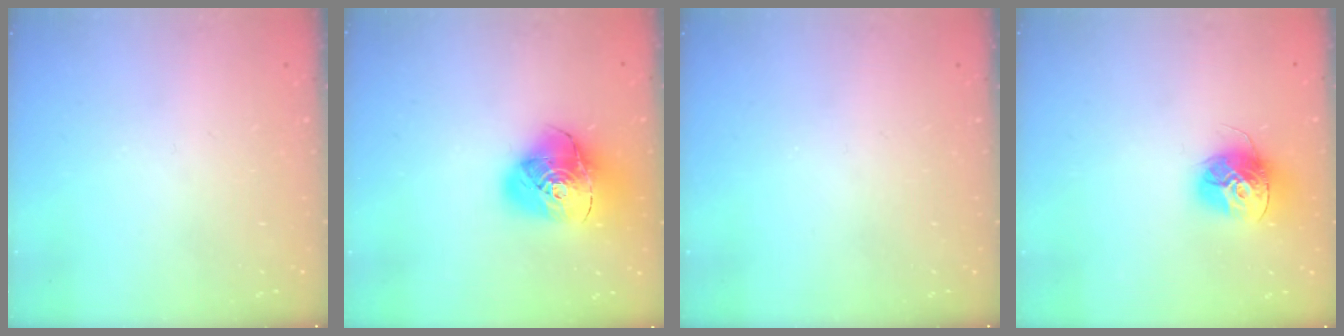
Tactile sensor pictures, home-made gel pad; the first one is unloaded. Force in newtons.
{"total": 17.5, "press": 17.3, "slide": 2.1}
{"total": 0.0}
{"total": 14.4, "press": 14.4, "slide": 1.3}